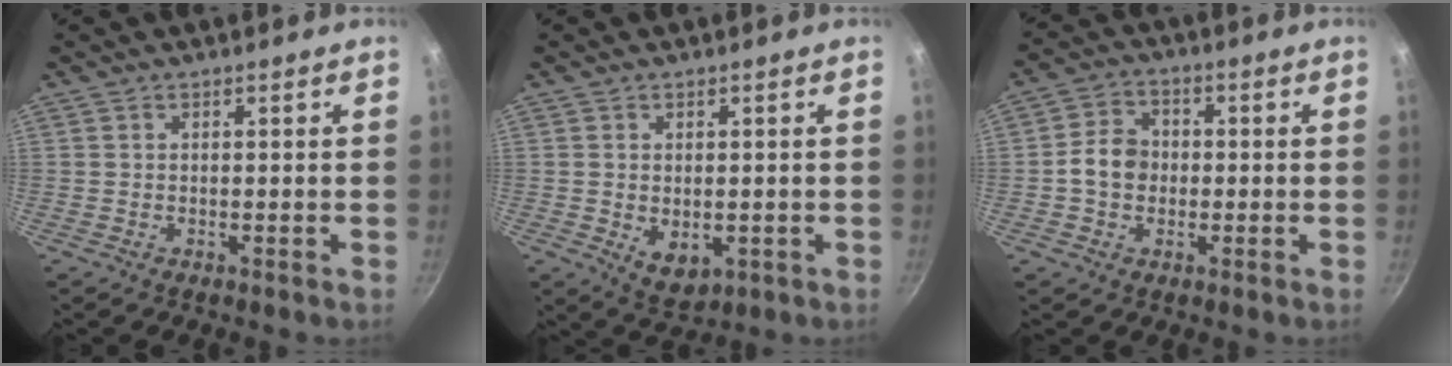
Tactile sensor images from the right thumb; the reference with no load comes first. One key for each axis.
{"total": 5.7, "fx": -0.6, "fy": 3.8, "fz": 4.1, "tx": -0.059, "ty": -0.013, "tz": 0.000}
{"total": 6.6, "fx": -0.7, "fy": 5.5, "fz": 3.6, "tx": -0.038, "ty": 0.019, "tz": -0.022}